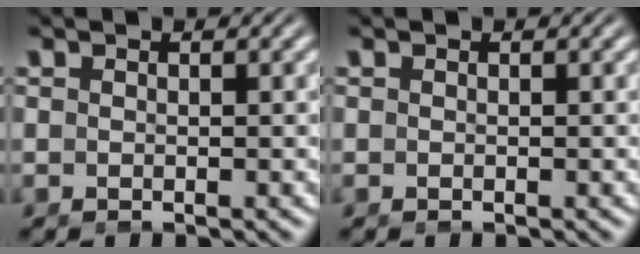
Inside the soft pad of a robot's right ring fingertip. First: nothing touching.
{"total": 0.0}